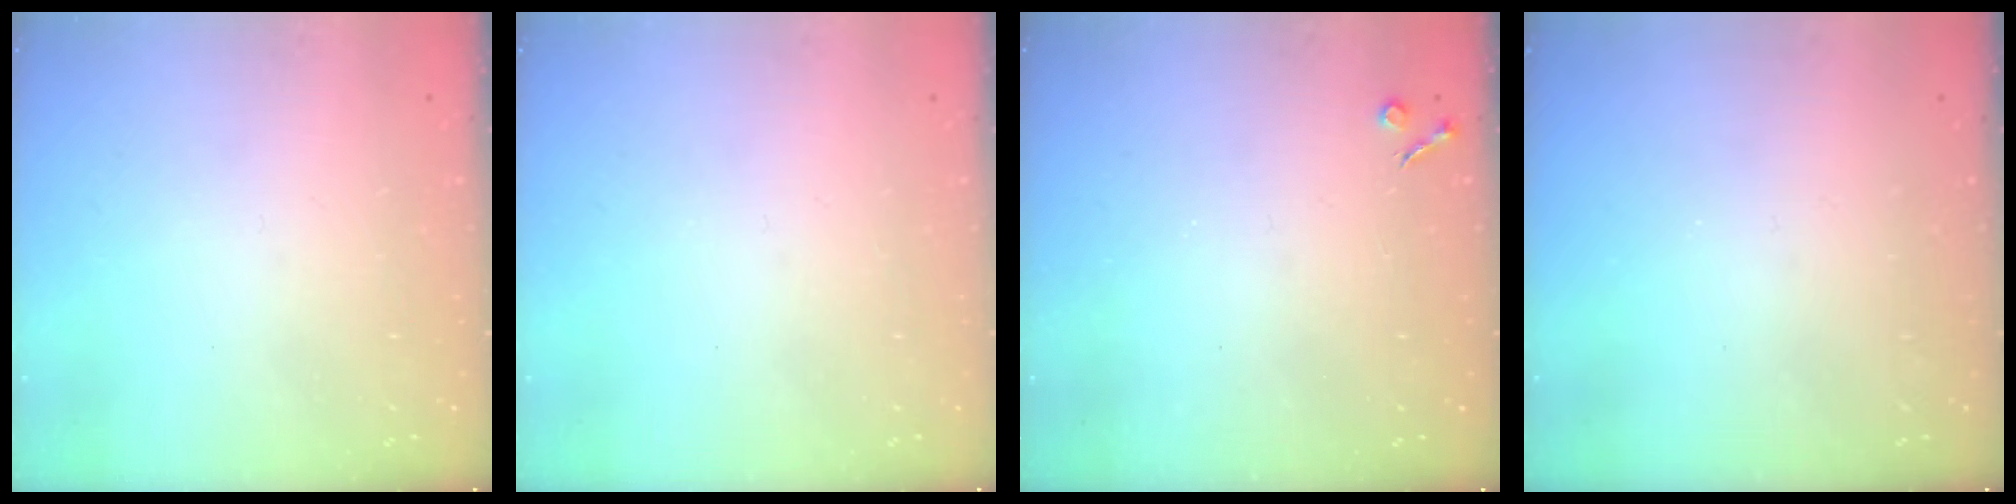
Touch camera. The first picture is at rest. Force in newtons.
{"total": 0.0}
{"total": 2.7, "press": 2.6, "slide": 0.5}
{"total": 0.0}